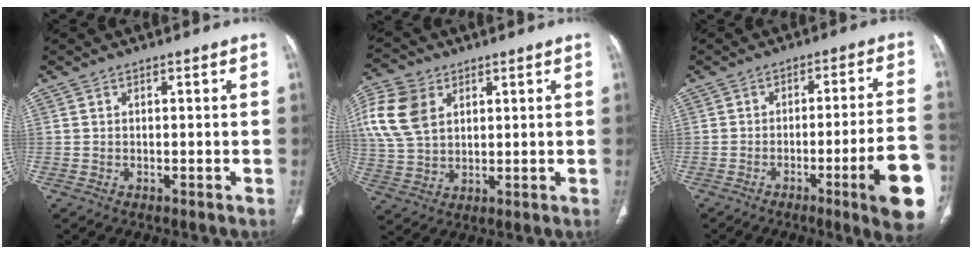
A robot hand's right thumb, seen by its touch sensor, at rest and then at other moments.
{"total": 12.6, "force": [4.1, 8.8, 7.9], "torque": [-0.165, -0.001, 0.082]}
{"total": 14.4, "force": [-5.6, 0.6, 13.3], "torque": [-0.156, 0.016, -0.076]}